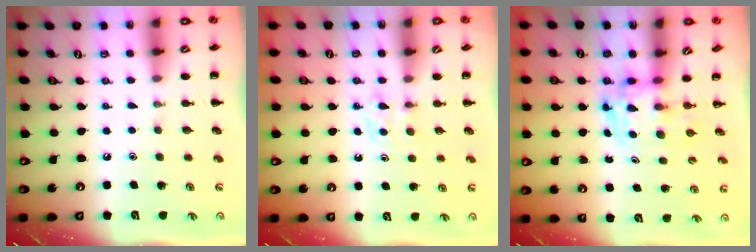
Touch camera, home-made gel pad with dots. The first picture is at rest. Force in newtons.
{"total": 4.1, "press": 3.9, "slide": 1.3}
{"total": 3.5, "press": 3.5, "slide": 0.6}